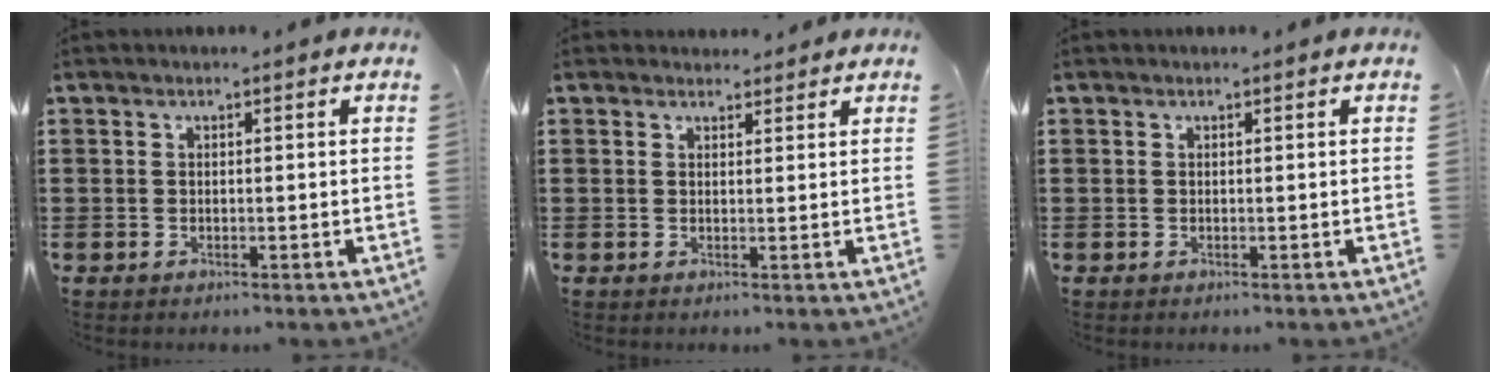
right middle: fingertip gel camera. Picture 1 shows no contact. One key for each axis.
{"total": 1.4, "fx": 1.3, "fy": 0.5, "fz": 0.0, "tx": 0.006, "ty": 0.001, "tz": 0.023}
{"total": 0.0}